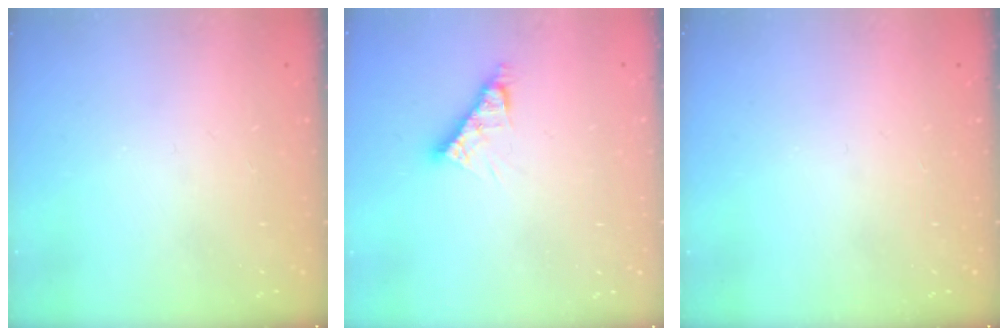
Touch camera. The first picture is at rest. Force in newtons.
{"total": 5.9, "press": 5.9, "slide": 0.5}
{"total": 0.0}